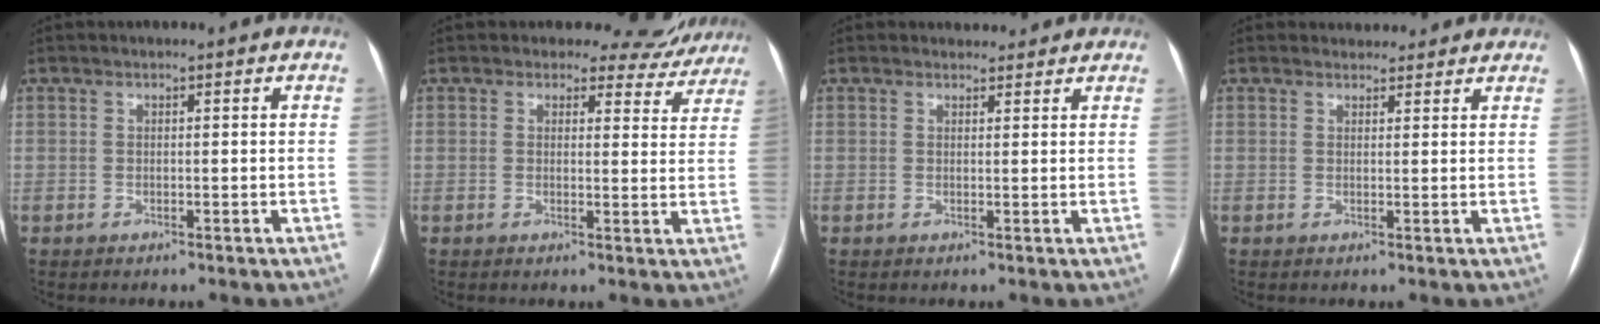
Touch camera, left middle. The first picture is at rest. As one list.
[{"total": 7.7, "force": [7.0, 3.2, -0.1], "torque": [0.031, -0.011, 0.052]}, {"total": 3.2, "force": [3.0, 1.3, 0.1], "torque": [0.001, 0.011, 0.031]}, {"total": 5.3, "force": [4.8, 2.2, 0.5], "torque": [0.004, 0.015, 0.049]}]